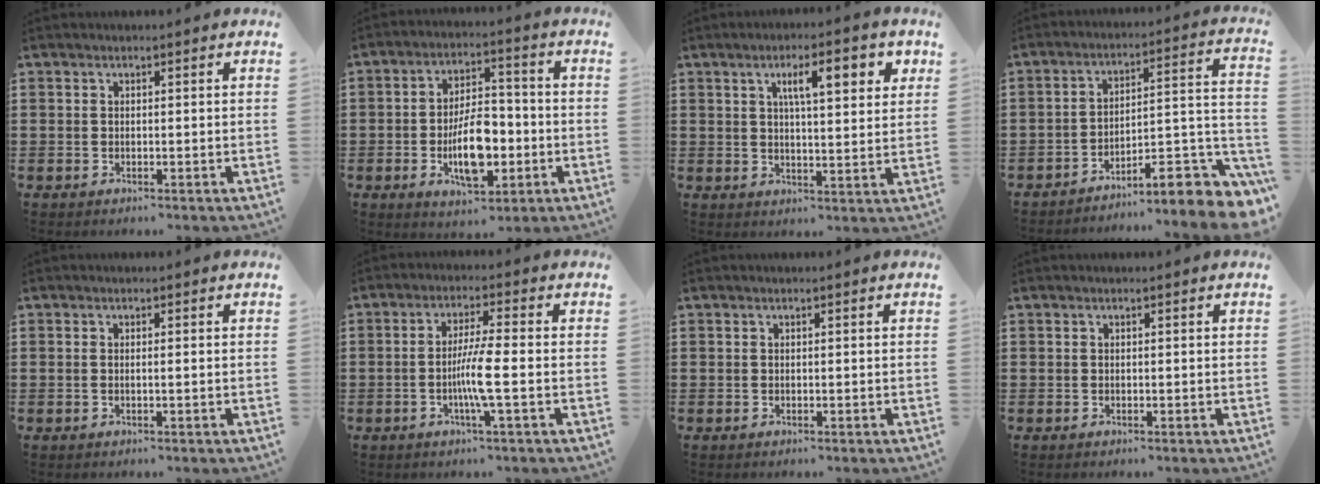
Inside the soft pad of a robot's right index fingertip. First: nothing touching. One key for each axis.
{"total": 9.7, "fx": -2.5, "fy": 4.5, "fz": 8.2, "tx": -0.130, "ty": -0.004, "tz": -0.046}
{"total": 7.5, "fx": 3.1, "fy": 2.1, "fz": 6.5, "tx": -0.109, "ty": 0.001, "tz": 0.046}
{"total": 8.1, "fx": -5.9, "fy": 1.6, "fz": 5.3, "tx": -0.070, "ty": -0.004, "tz": -0.112}
{"total": 0.6, "fx": -0.1, "fy": -0.1, "fz": 0.6, "tx": -0.012, "ty": -0.006, "tz": 0.000}
{"total": 6.1, "fx": -1.5, "fy": -0.2, "fz": 5.9, "tx": -0.117, "ty": -0.014, "tz": -0.034}
{"total": 0.0}
{"total": 0.0}